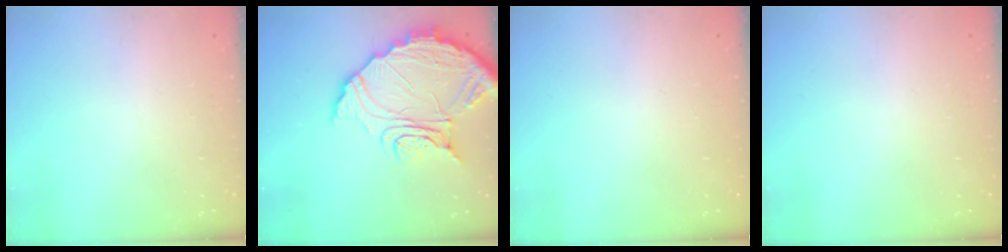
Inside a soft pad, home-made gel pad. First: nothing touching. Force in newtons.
{"total": 17.0, "press": 17.0, "slide": 1.7}
{"total": 0.0}
{"total": 0.0}